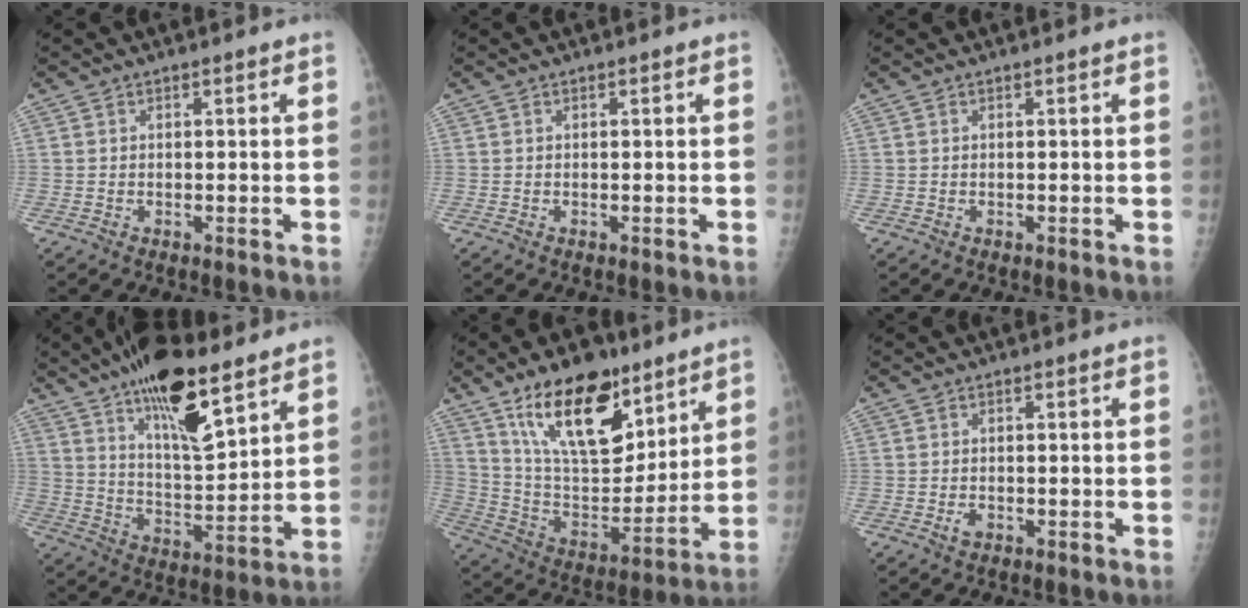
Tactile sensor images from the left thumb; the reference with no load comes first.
{"total": 0.0}
{"total": 0.0}
{"total": 17.2, "force": [11.0, 5.6, 11.9], "torque": [-0.177, -0.063, 0.194]}
{"total": 21.4, "force": [13.1, 10.1, 13.5], "torque": [-0.180, -0.068, 0.239]}
{"total": 1.5, "force": [-0.6, 1.0, 0.9], "torque": [-0.013, 0.001, -0.010]}